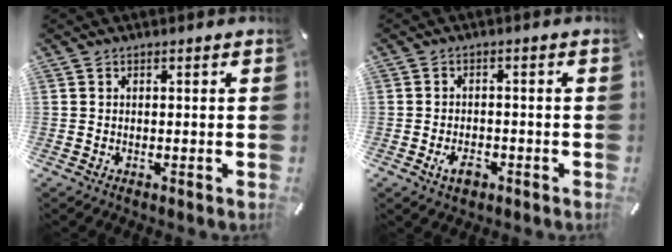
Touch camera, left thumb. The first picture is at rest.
{"total": 4.4, "force": [-2.0, 2.7, 2.9], "torque": [-0.053, 0.003, -0.038]}